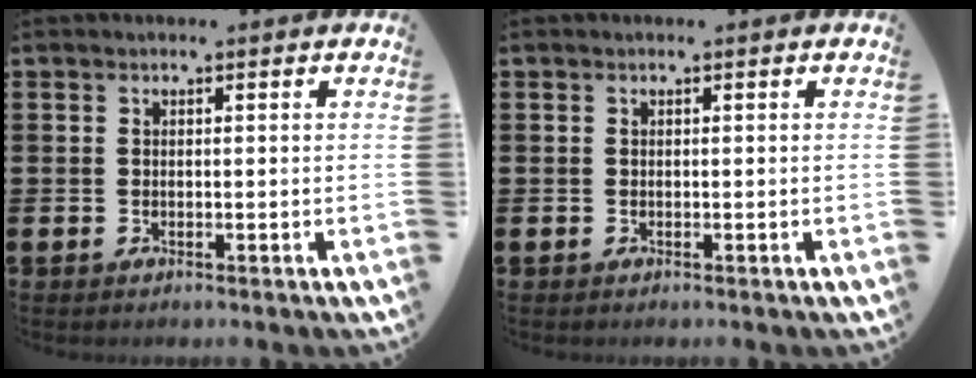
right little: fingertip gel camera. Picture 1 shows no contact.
{"total": 0.0}